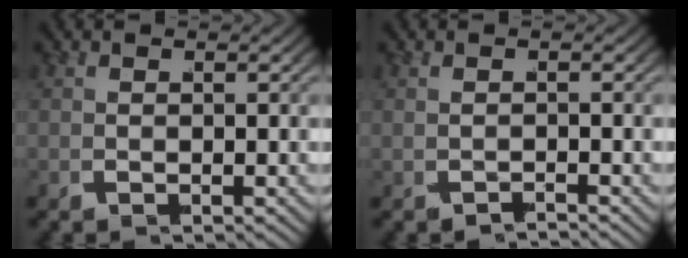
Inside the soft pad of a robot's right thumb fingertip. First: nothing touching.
{"total": 1.2, "force": [-1.0, -0.6, -0.1], "torque": [-0.002, -0.002, -0.015]}